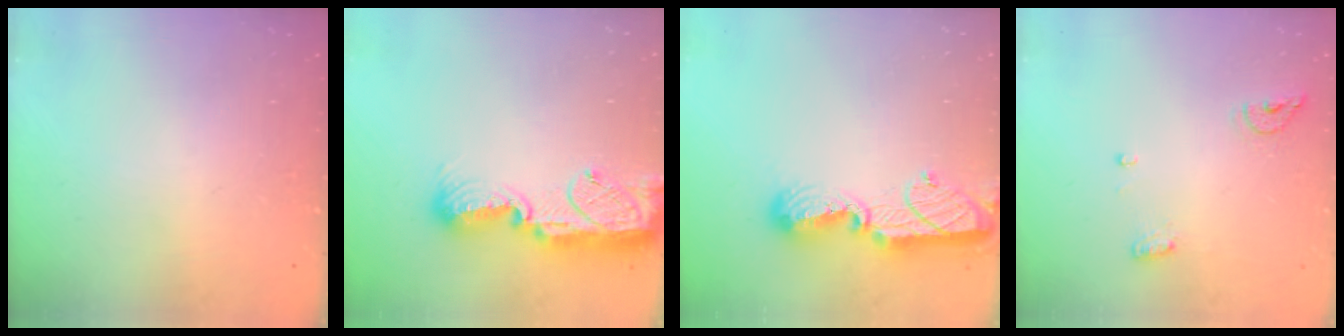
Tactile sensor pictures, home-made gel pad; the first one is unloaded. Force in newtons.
{"total": 13.6, "press": 13.4, "slide": 2.3}
{"total": 13.8, "press": 13.8, "slide": 1.5}
{"total": 6.6, "press": 6.5, "slide": 1.0}